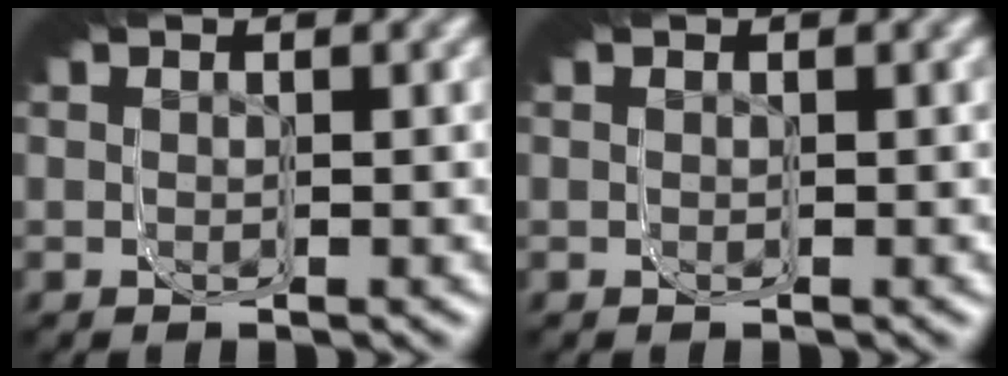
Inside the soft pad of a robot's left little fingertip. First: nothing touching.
{"total": 0.0}